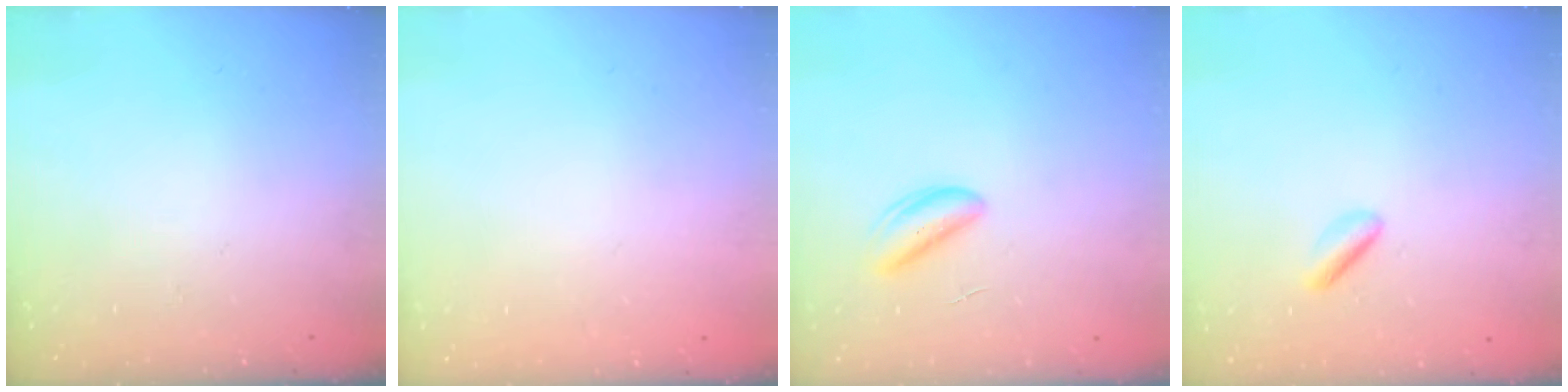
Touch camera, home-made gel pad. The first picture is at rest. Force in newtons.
{"total": 2.2, "press": 2.2, "slide": 0.1}
{"total": 2.7, "press": 2.6, "slide": 0.4}
{"total": 1.7, "press": 1.5, "slide": 0.9}